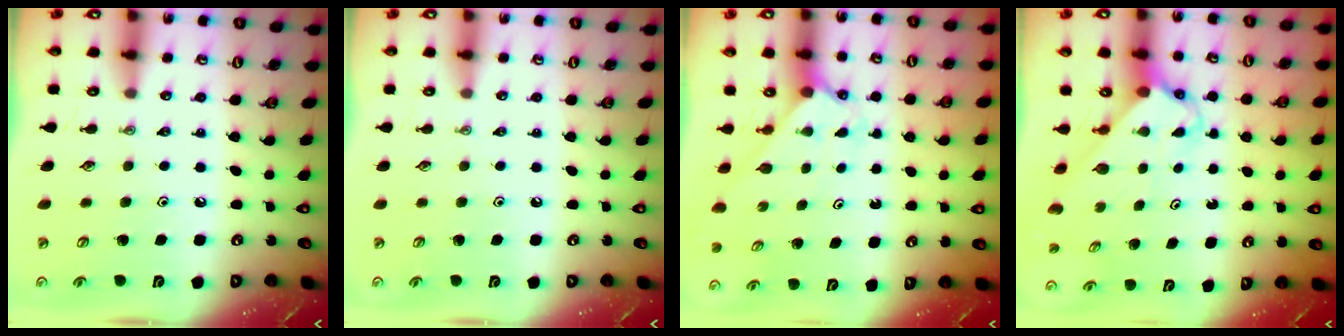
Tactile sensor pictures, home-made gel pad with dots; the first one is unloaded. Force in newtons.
{"total": 0.0}
{"total": 2.1, "press": 2.1, "slide": 0.2}
{"total": 2.9, "press": 2.9, "slide": 0.3}